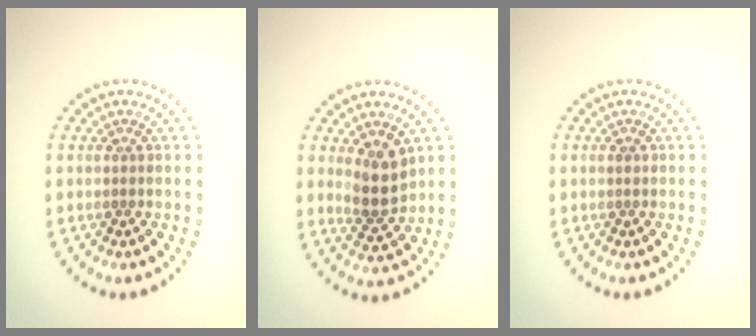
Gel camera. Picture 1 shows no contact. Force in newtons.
{"total": 3.7, "press": 3.4, "slide": 1.3}
{"total": 0.5, "press": 0.5, "slide": 0.2}